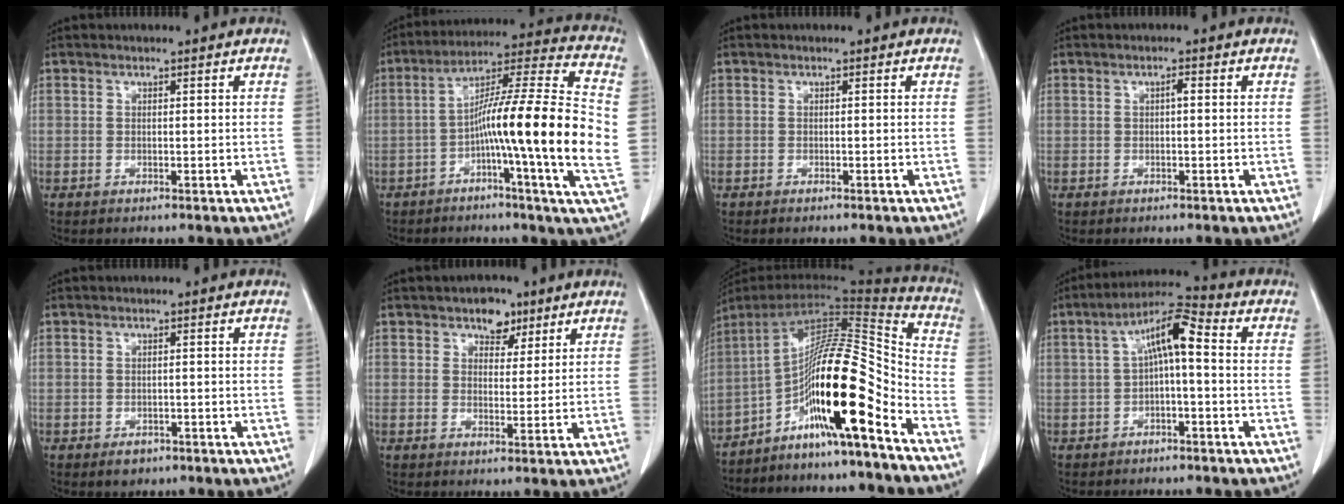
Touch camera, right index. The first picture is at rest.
{"total": 19.6, "force": [-2.3, -0.2, 19.5], "torque": [-0.301, 0.013, -0.050]}
{"total": 0.0}
{"total": 0.9, "force": [0.1, 0.2, 0.9], "torque": [-0.014, 0.003, 0.000]}
{"total": 1.9, "force": [-1.1, 1.4, 0.7], "torque": [-0.008, 0.002, -0.009]}
{"total": 4.5, "force": [2.8, 2.8, 2.1], "torque": [-0.020, 0.006, 0.042]}
{"total": 17.9, "force": [-9.4, 0.0, 15.3], "torque": [-0.253, 0.017, -0.164]}
{"total": 7.9, "force": [0.6, 1.8, 7.7], "torque": [-0.138, 0.035, 0.004]}